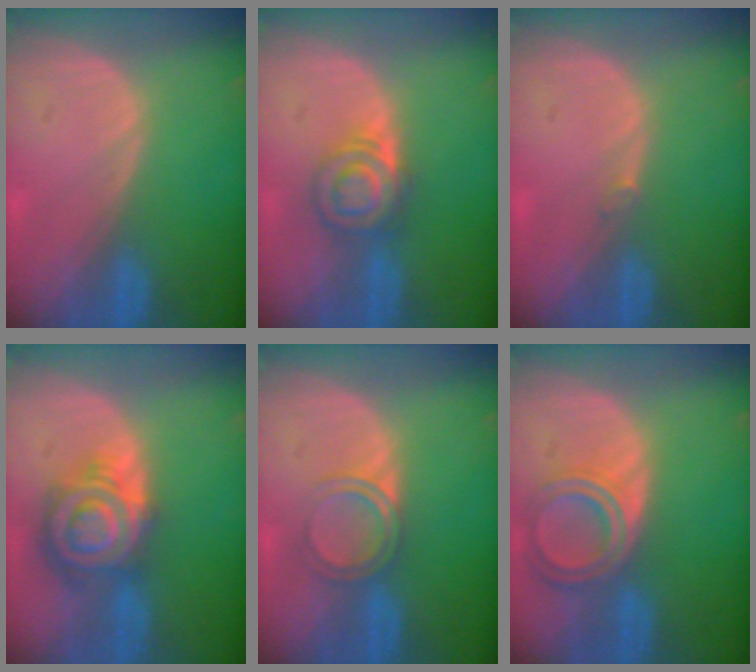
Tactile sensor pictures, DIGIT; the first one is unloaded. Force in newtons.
{"total": 6.1, "press": 5.5, "slide": 2.5}
{"total": 0.5, "press": 0.5, "slide": 0.1}
{"total": 9.1, "press": 9.0, "slide": 0.5}
{"total": 3.7, "press": 3.6, "slide": 0.3}
{"total": 6.5, "press": 5.9, "slide": 2.8}